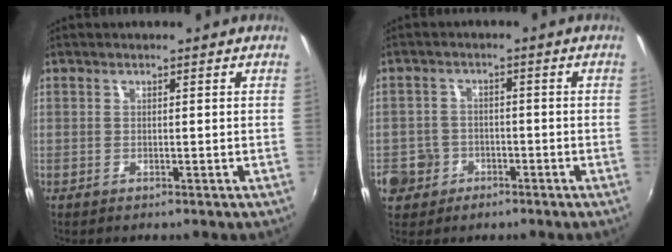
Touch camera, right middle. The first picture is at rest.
{"total": 7.3, "force": [-2.7, 6.5, 1.8], "torque": [-0.070, 0.016, -0.039]}